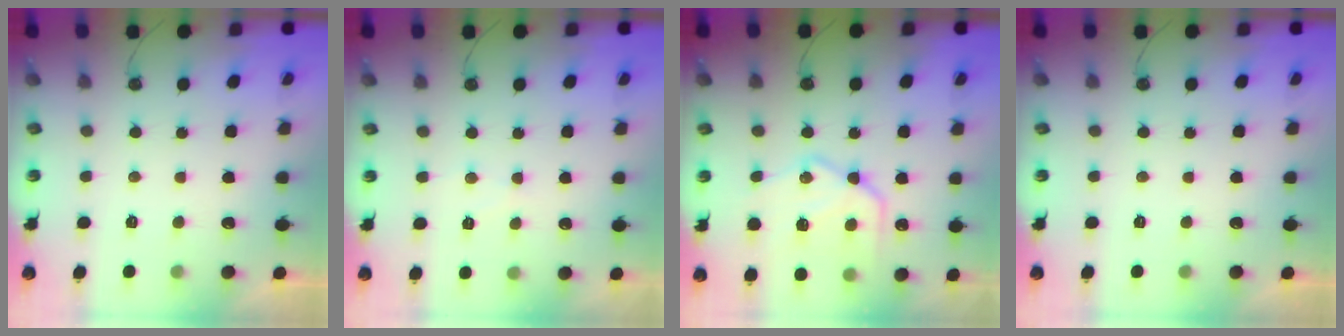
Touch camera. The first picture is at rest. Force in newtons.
{"total": 4.5, "press": 4.4, "slide": 0.8}
{"total": 18.0, "press": 17.9, "slide": 1.9}
{"total": 0.0}